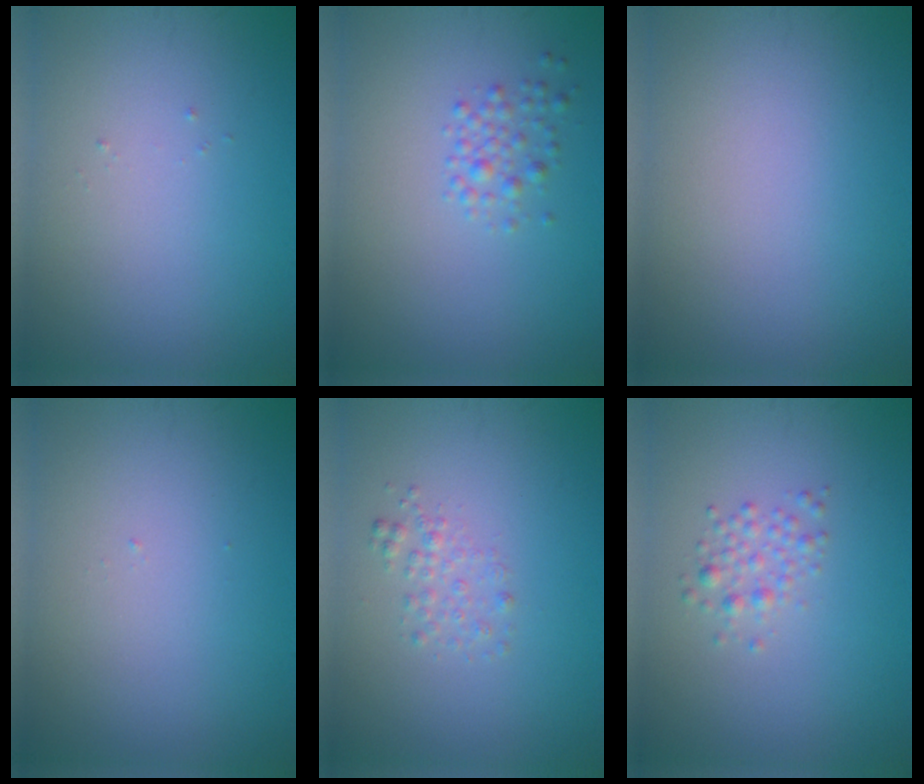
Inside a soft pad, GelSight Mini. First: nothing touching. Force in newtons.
{"total": 1.7, "press": 1.7, "slide": 0.1}
{"total": 0.0}
{"total": 0.0}
{"total": 1.4, "press": 1.4, "slide": 0.1}
{"total": 1.7, "press": 1.7, "slide": 0.0}